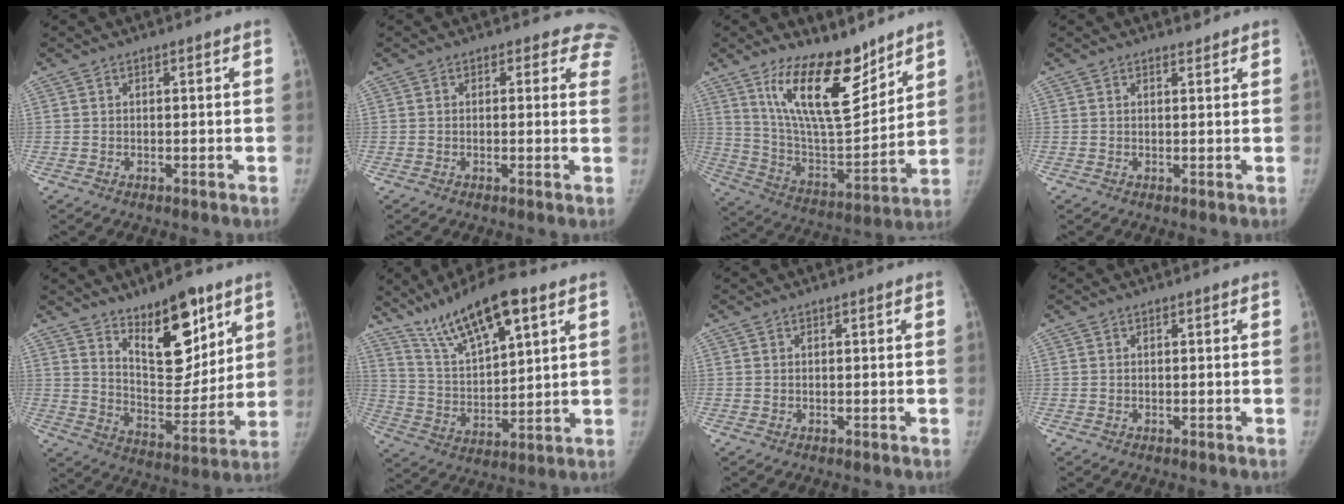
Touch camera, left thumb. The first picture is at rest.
{"total": 6.1, "force": [5.1, 3.4, 0.2], "torque": [0.055, -0.013, 0.019]}
{"total": 18.7, "force": [12.5, 6.9, 12.1], "torque": [-0.163, -0.090, 0.230]}
{"total": 1.0, "force": [1.0, 0.2, 0.1], "torque": [-0.002, -0.010, 0.014]}
{"total": 16.6, "force": [10.0, 7.3, 11.0], "torque": [-0.113, -0.077, 0.173]}
{"total": 15.7, "force": [10.0, 4.6, 11.1], "torque": [-0.178, -0.035, 0.190]}
{"total": 0.0}
{"total": 0.0}